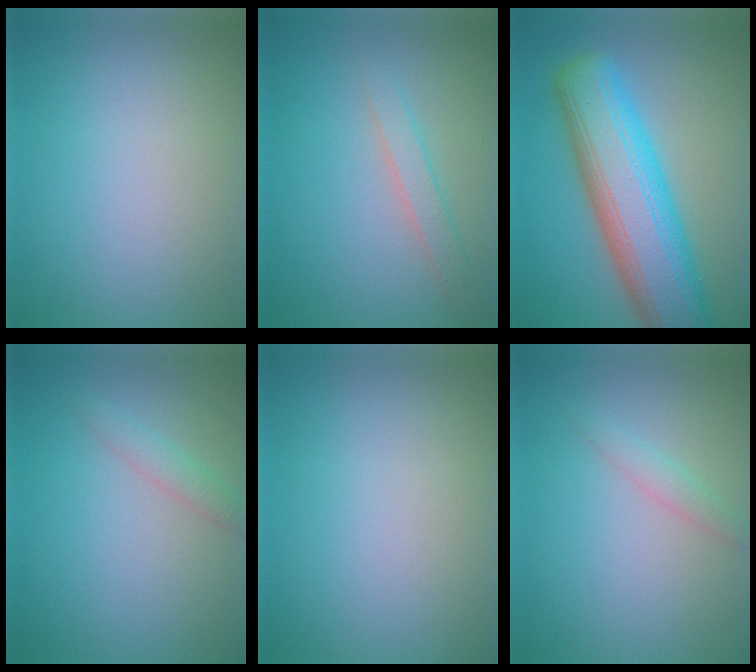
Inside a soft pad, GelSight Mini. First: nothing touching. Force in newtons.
{"total": 1.8, "press": 1.8, "slide": 0.1}
{"total": 12.0, "press": 12.0, "slide": 0.6}
{"total": 1.5, "press": 1.5, "slide": 0.1}
{"total": 0.0}
{"total": 1.3, "press": 1.3, "slide": 0.0}